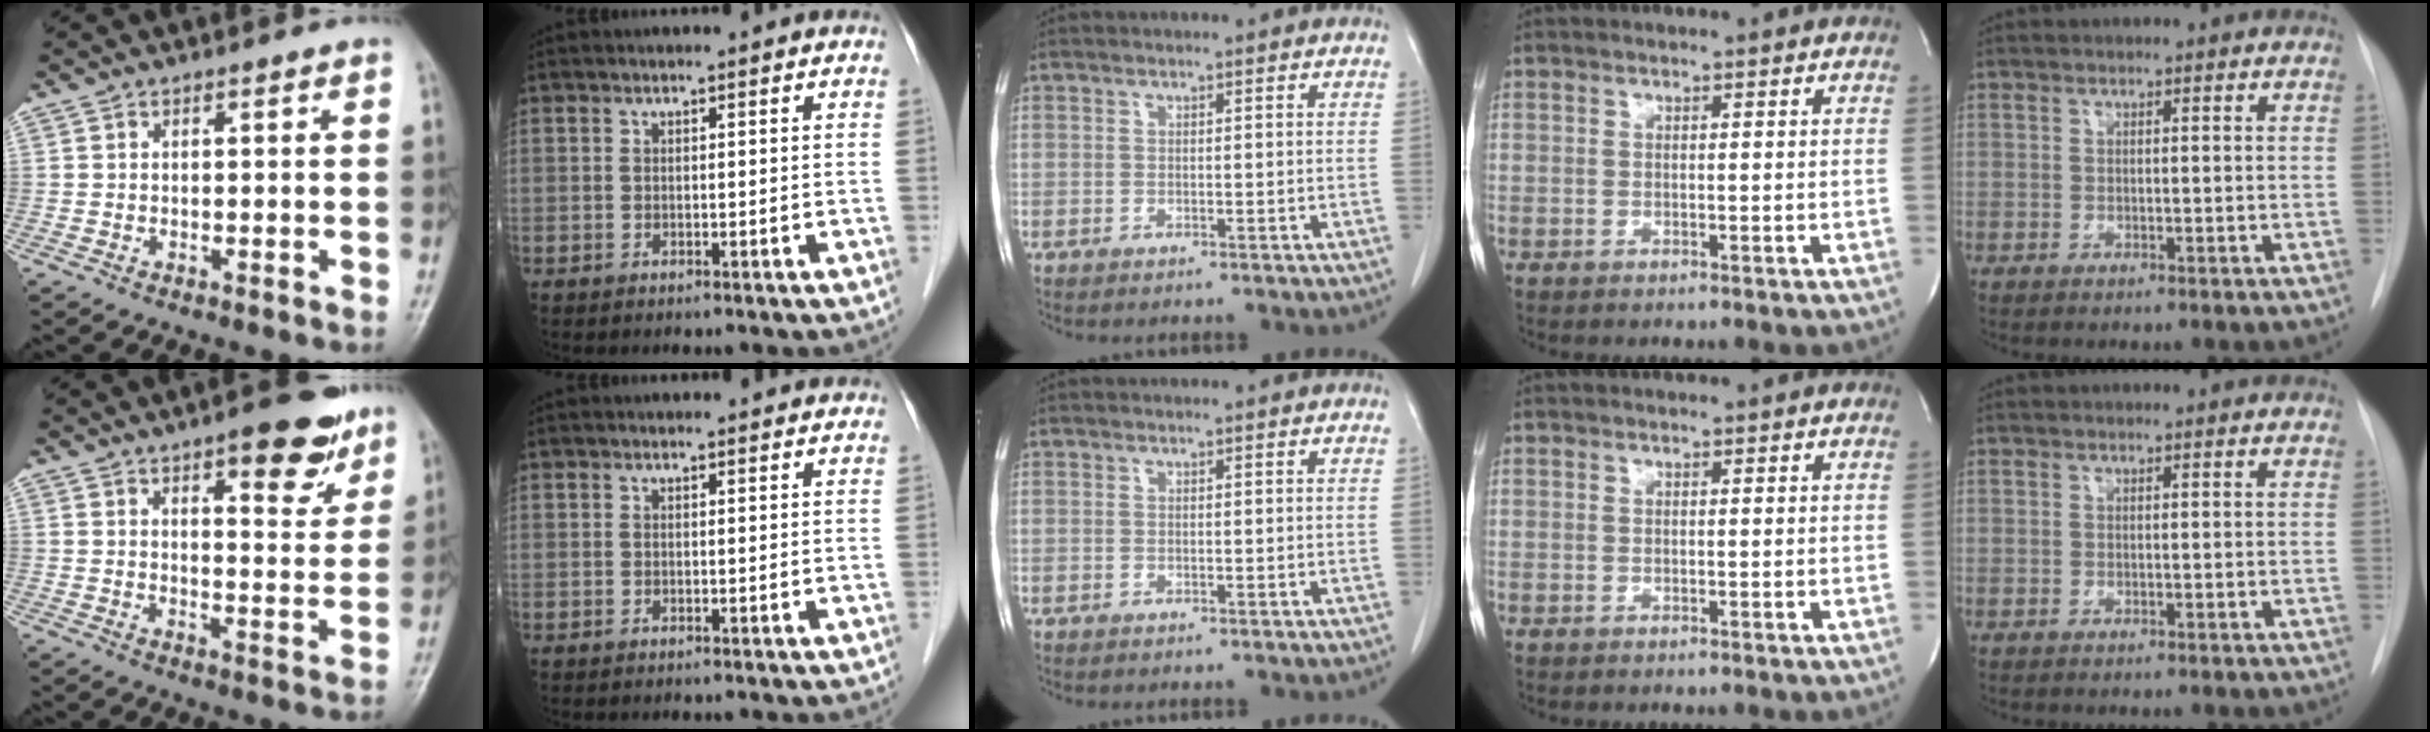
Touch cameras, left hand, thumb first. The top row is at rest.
{"thumb": {"total": 11.3, "force": [7.0, 4.1, 7.9], "torque": [-0.072, -0.037, 0.093]}, "index": {"total": 2.9, "force": [2.7, 0.8, 0.6], "torque": [-0.010, 0.012, 0.025]}}